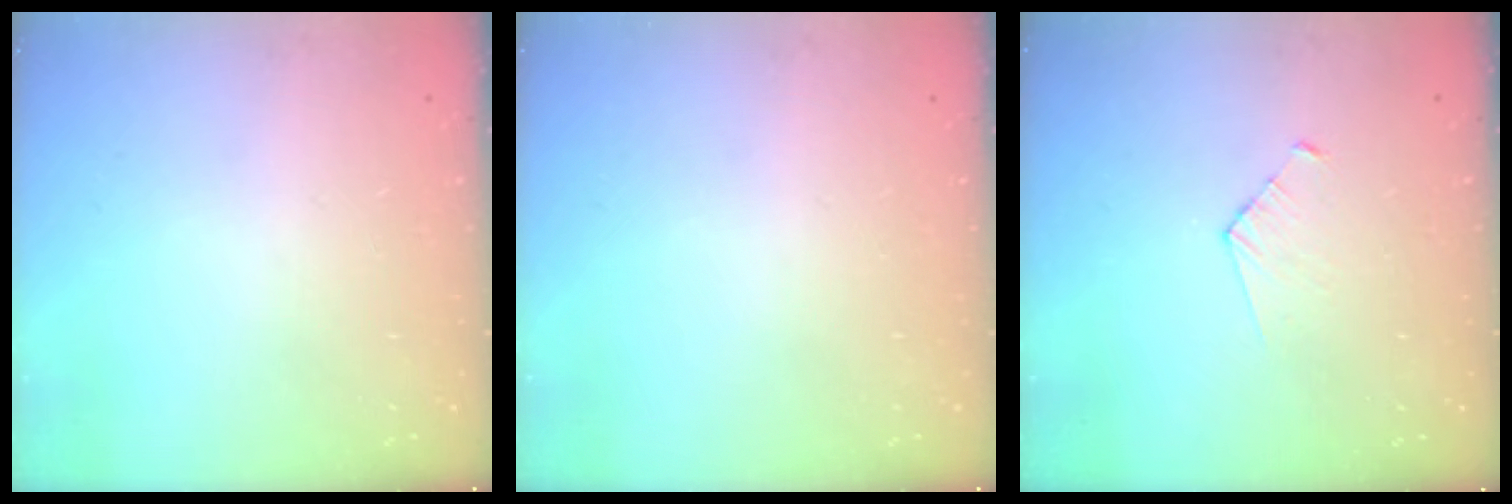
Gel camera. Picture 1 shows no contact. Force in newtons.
{"total": 0.0}
{"total": 3.2, "press": 3.2, "slide": 0.3}